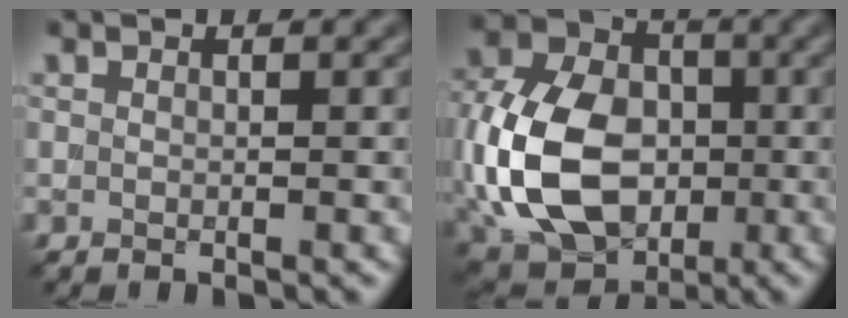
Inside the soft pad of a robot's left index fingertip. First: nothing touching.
{"total": 13.1, "force": [-2.0, 9.5, 8.7], "torque": [-0.201, -0.003, -0.047]}